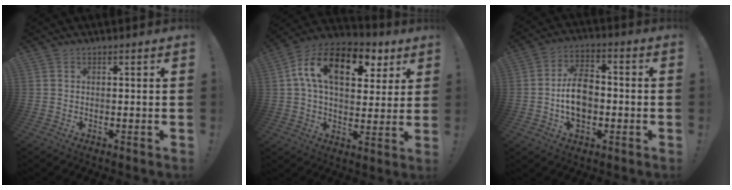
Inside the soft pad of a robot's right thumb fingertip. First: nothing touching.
{"total": 17.7, "force": [6.7, 10.4, 12.6], "torque": [-0.198, -0.016, 0.113]}
{"total": 11.4, "force": [-1.8, 7.9, 8.1], "torque": [-0.144, 0.016, -0.031]}